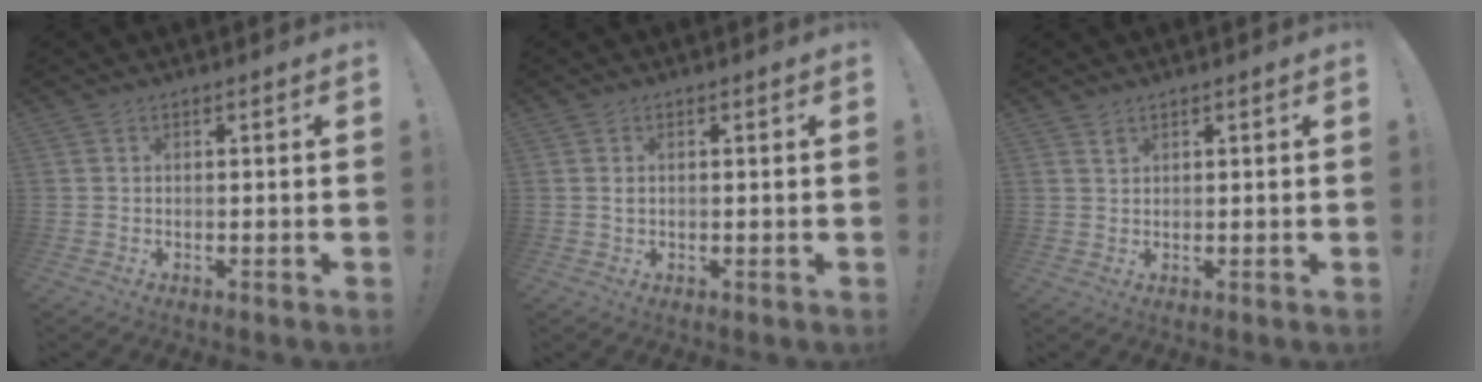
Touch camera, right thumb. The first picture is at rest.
{"total": 0.8, "force": [0.3, 0.3, 0.7], "torque": [-0.016, 0.002, 0.007]}
{"total": 1.2, "force": [0.9, 0.7, 0.4], "torque": [0.004, -0.005, 0.016]}